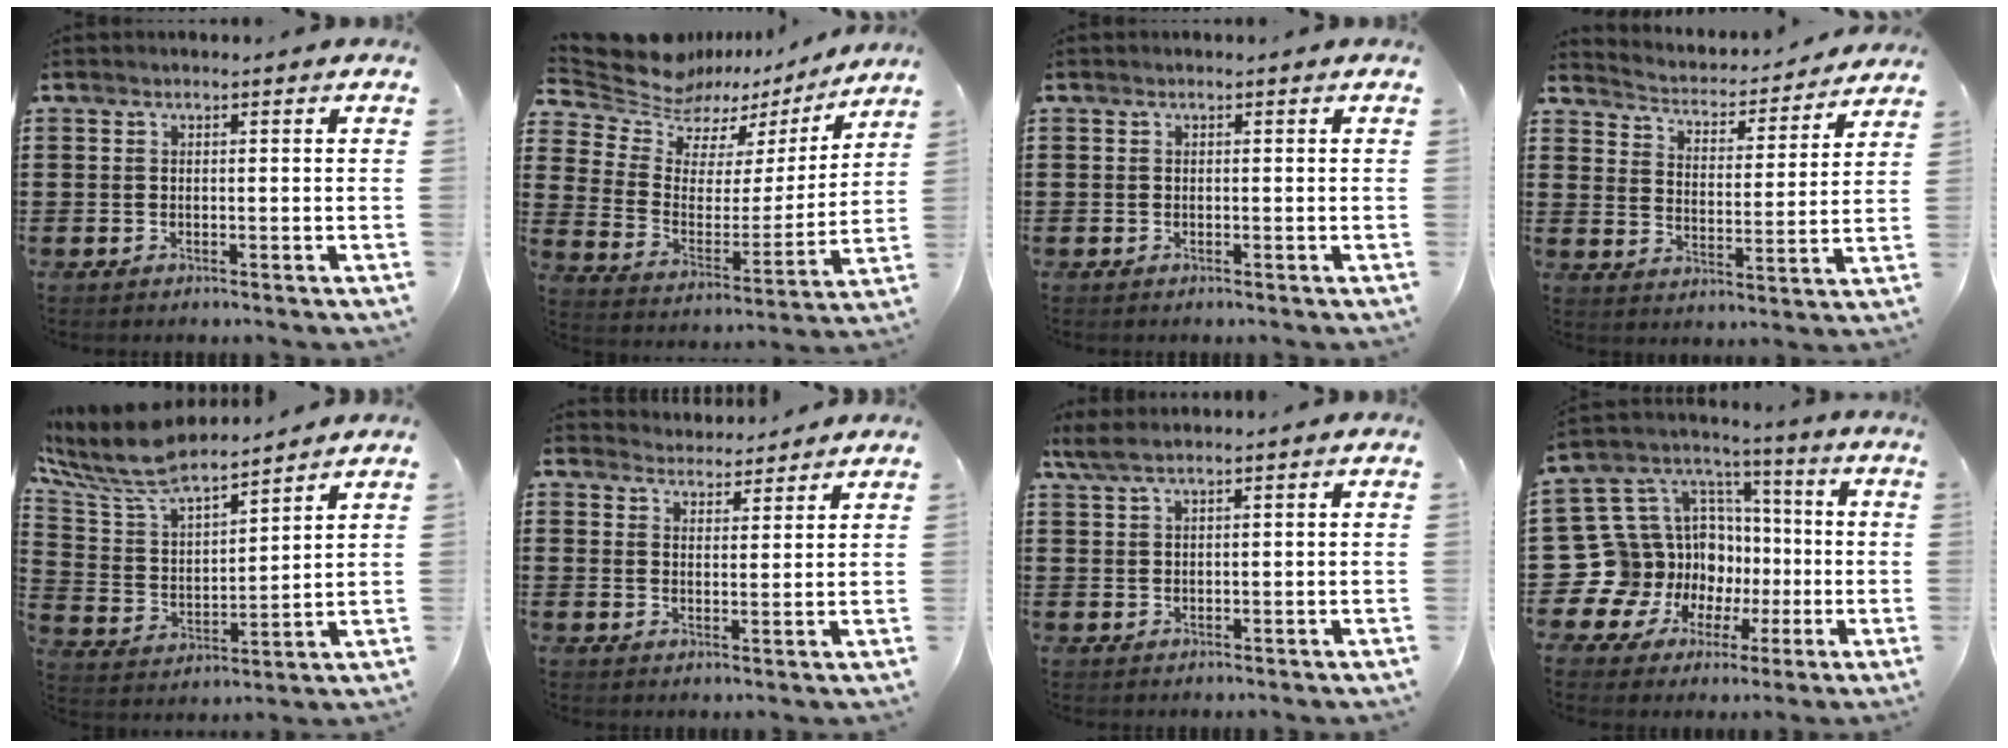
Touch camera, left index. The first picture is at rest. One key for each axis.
{"total": 8.6, "fx": 7.5, "fy": 4.0, "fz": 1.3, "tx": -0.059, "ty": -0.058, "tz": 0.129}
{"total": 0.0}
{"total": 3.1, "fx": 3.0, "fy": 0.4, "fz": 0.0, "tx": -0.022, "ty": -0.033, "tz": 0.043}
{"total": 9.3, "fx": 8.5, "fy": 1.9, "fz": 3.2, "tx": -0.102, "ty": -0.052, "tz": 0.148}
{"total": 3.6, "fx": 3.5, "fy": 0.5, "fz": -0.3, "tx": -0.006, "ty": -0.013, "tz": 0.066}
{"total": 2.6, "fx": 1.9, "fy": 0.4, "fz": 1.8, "tx": -0.038, "ty": 0.002, "tz": 0.035}
{"total": 14.9, "fx": -3.4, "fy": 14.0, "fz": 3.7, "tx": -0.138, "ty": -0.022, "tz": -0.021}